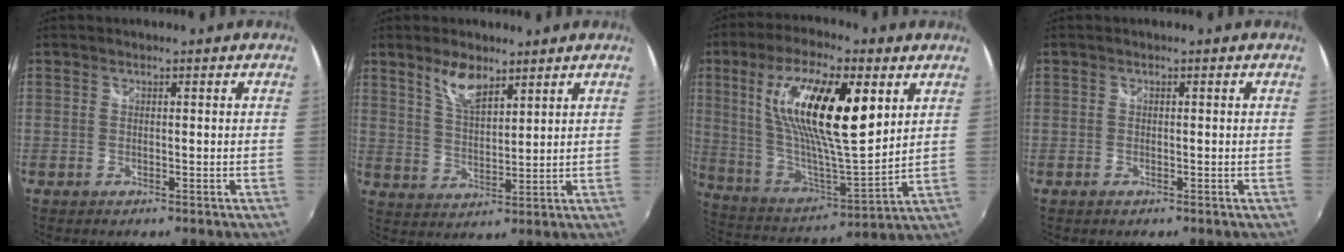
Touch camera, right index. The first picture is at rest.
{"total": 6.6, "force": [4.6, 2.6, 4.1], "torque": [-0.073, 0.003, 0.089]}
{"total": 23.4, "force": [8.3, 6.9, 20.7], "torque": [-0.377, 0.007, 0.151]}
{"total": 0.6, "force": [-0.4, 0.4, 0.2], "torque": [-0.004, -0.003, -0.010]}